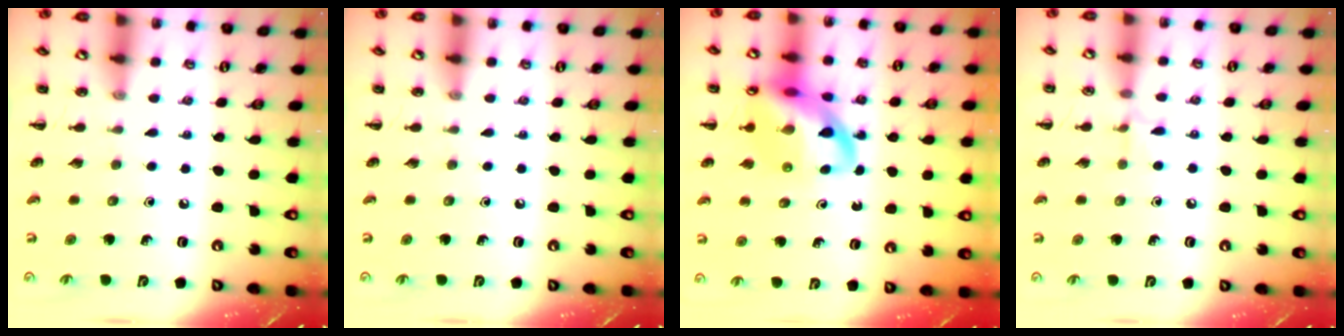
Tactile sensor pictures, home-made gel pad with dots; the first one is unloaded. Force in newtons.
{"total": 0.0}
{"total": 16.4, "press": 16.1, "slide": 3.1}
{"total": 4.8, "press": 4.6, "slide": 1.6}